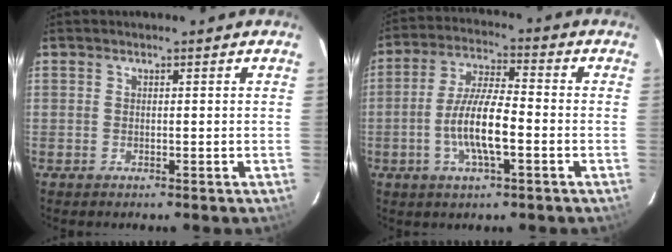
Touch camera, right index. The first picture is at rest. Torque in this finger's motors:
{"motor_torque": [1.40, -0.74, 0.79, 0.21]}